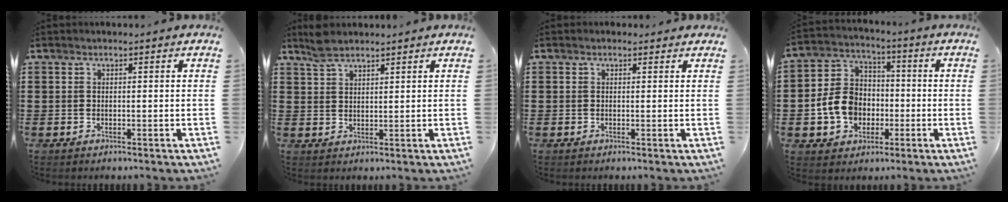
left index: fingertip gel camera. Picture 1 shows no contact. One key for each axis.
{"total": 3.4, "fx": 2.9, "fy": 1.1, "fz": 1.2, "tx": -0.030, "ty": 0.001, "tz": 0.057}
{"total": 0.6, "fx": 0.3, "fy": 0.5, "fz": 0.2, "tx": -0.005, "ty": 0.005, "tz": 0.005}
{"total": 8.9, "fx": -2.0, "fy": 7.5, "fz": 4.4, "tx": -0.126, "ty": 0.021, "tz": -0.039}